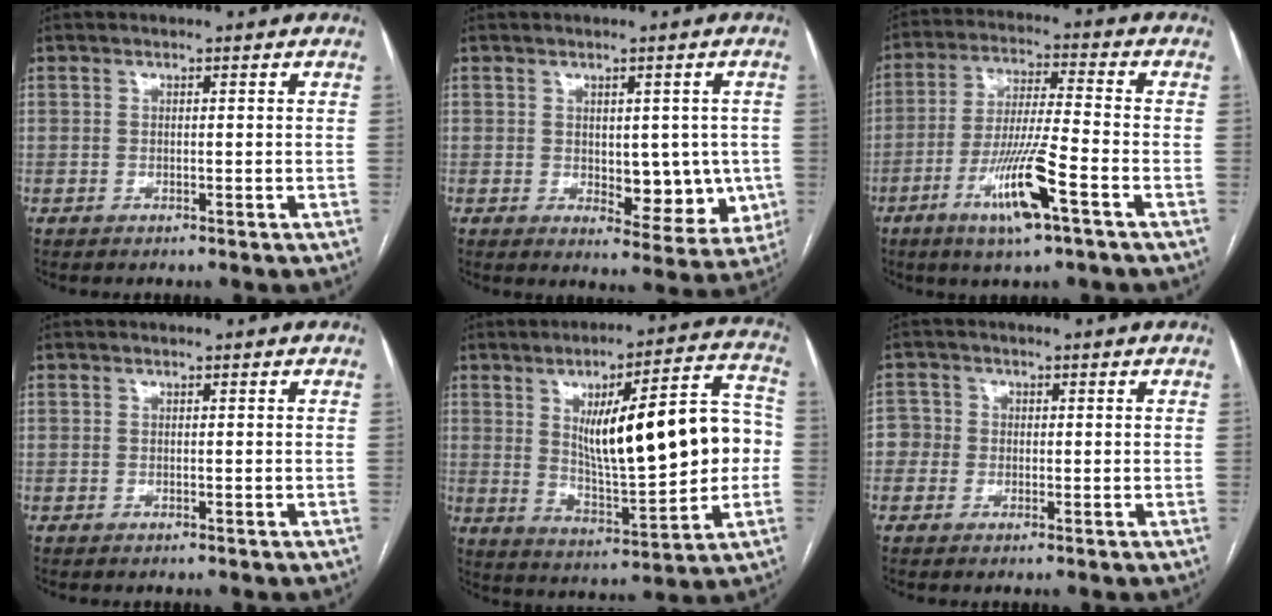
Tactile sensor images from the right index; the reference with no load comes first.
{"total": 8.6, "force": [-0.5, 4.6, 7.2], "torque": [-0.068, 0.000, 0.006]}
{"total": 11.4, "force": [-5.5, 0.3, 10.0], "torque": [-0.193, -0.014, -0.102]}
{"total": 0.0}
{"total": 19.9, "force": [1.6, 4.6, 19.3], "torque": [-0.287, 0.027, 0.036]}
{"total": 3.1, "force": [-0.4, 3.0, 0.3], "torque": [0.008, 0.014, -0.015]}